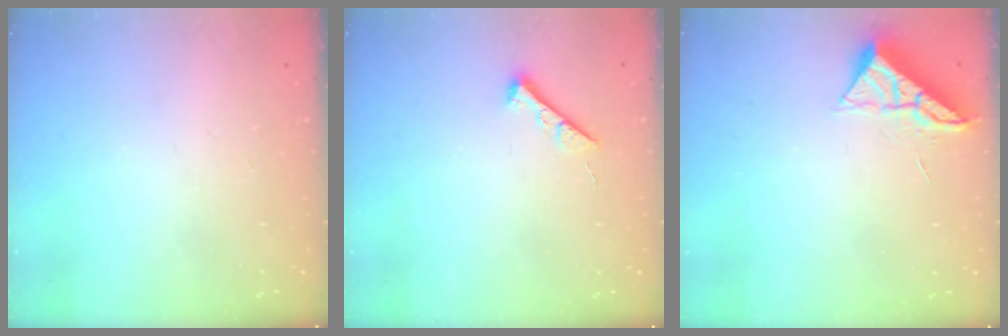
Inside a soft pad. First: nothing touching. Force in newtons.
{"total": 5.4, "press": 5.4, "slide": 0.8}
{"total": 6.5, "press": 6.5, "slide": 0.1}